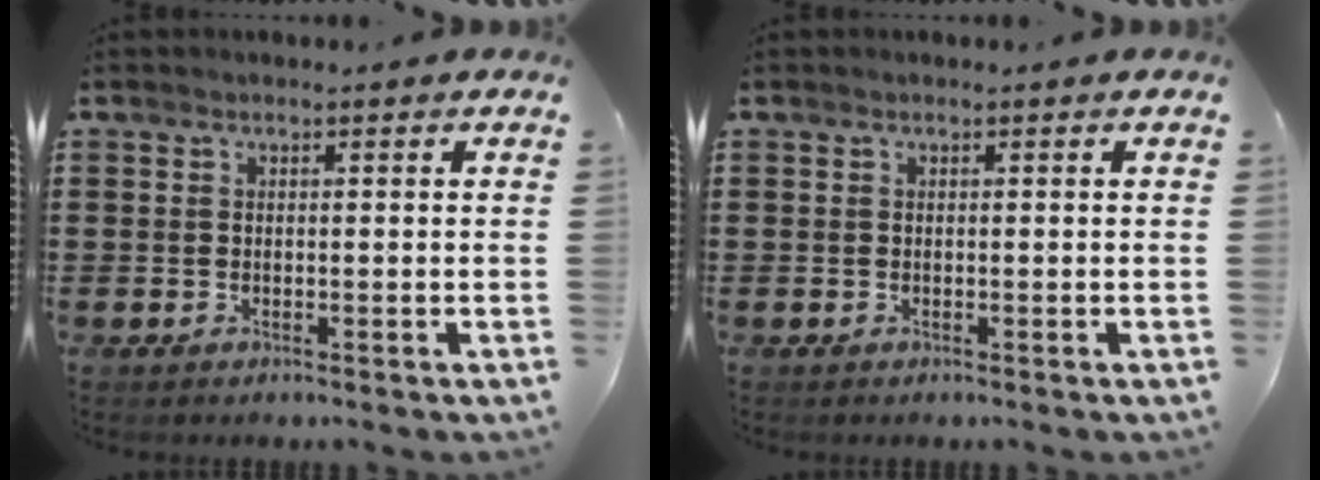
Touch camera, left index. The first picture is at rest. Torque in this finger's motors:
{"motor_torque": [-0.05, -0.07, -0.03, -0.01]}